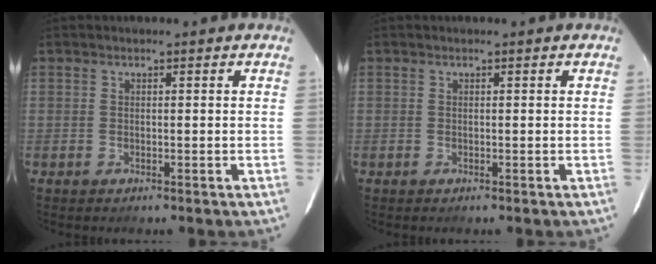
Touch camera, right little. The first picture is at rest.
{"total": 0.0}